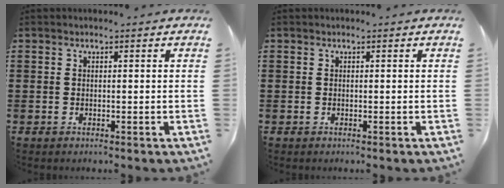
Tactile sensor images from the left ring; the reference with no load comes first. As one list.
[{"total": 0.0}]